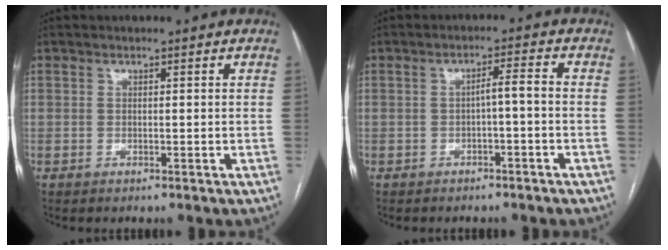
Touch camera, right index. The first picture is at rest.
{"total": 2.8, "force": [-0.9, 0.2, 2.7], "torque": [-0.041, 0.011, -0.014]}